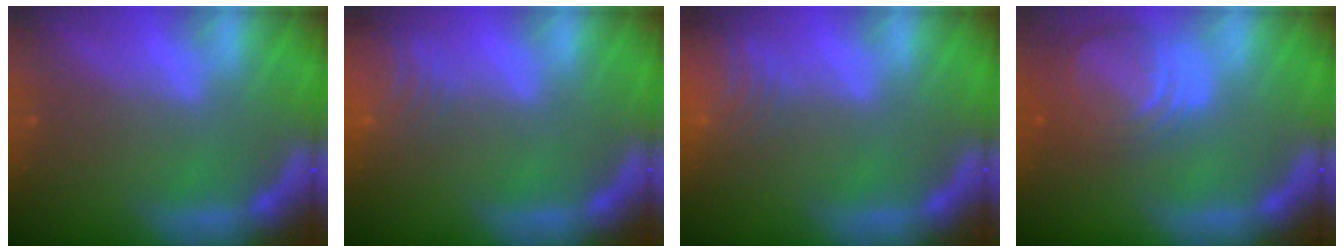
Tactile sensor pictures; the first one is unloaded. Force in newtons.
{"total": 7.0}
{"total": 8.0}
{"total": 8.0}